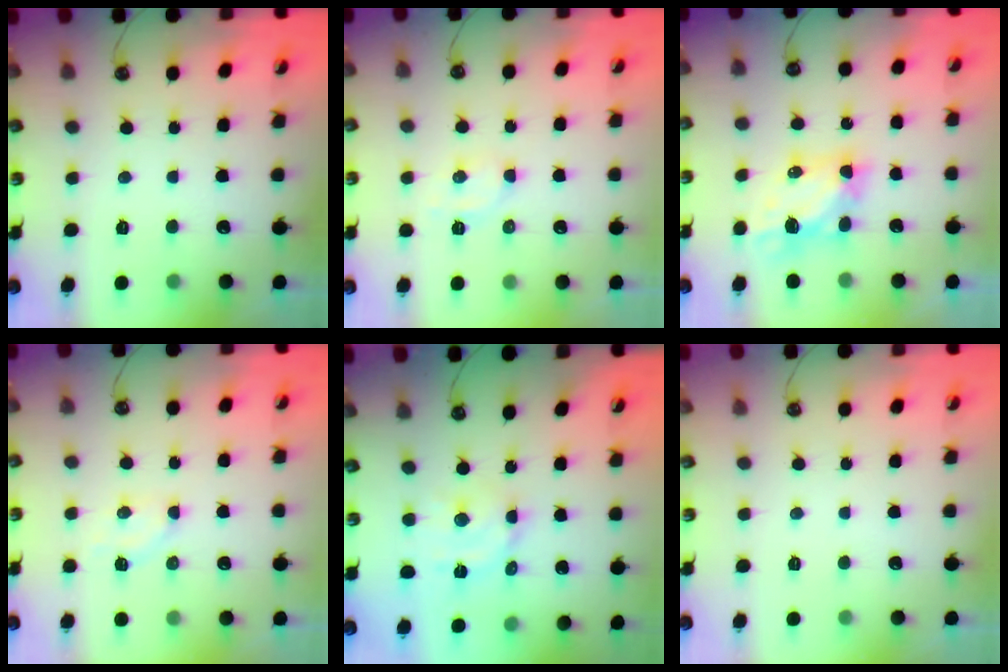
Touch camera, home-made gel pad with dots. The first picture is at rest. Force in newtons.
{"total": 4.7, "press": 4.5, "slide": 1.3}
{"total": 5.5, "press": 5.5, "slide": 0.3}
{"total": 4.8, "press": 4.7, "slide": 1.0}
{"total": 8.7, "press": 8.7, "slide": 0.7}
{"total": 0.0}